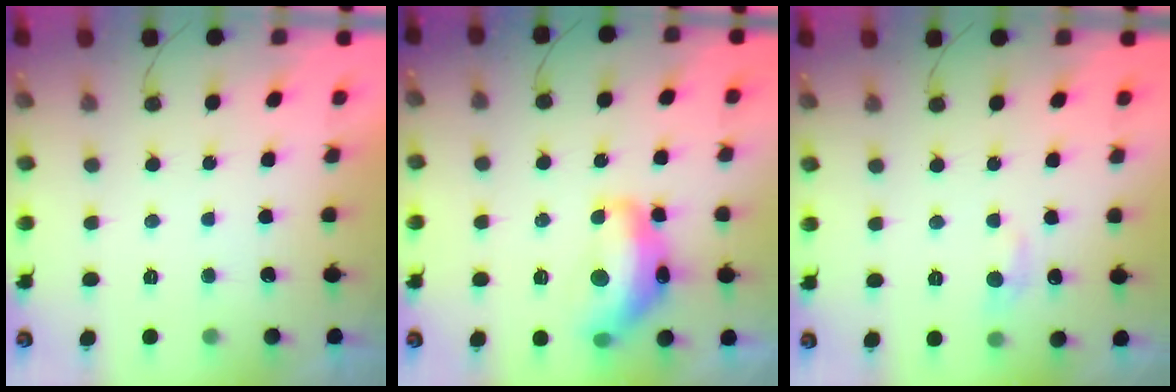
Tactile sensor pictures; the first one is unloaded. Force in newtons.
{"total": 14.2, "press": 14.1, "slide": 0.9}
{"total": 5.7, "press": 5.7, "slide": 0.8}